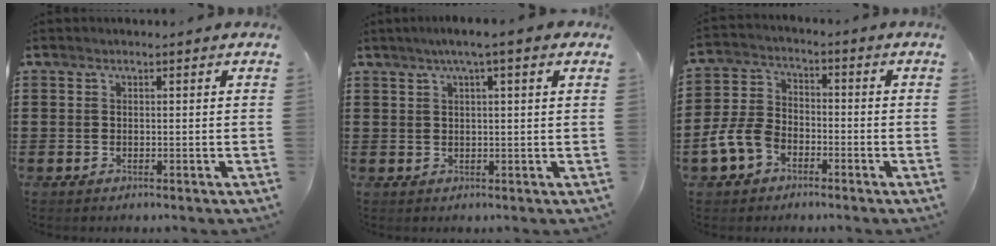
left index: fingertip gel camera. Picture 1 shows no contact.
{"total": 3.1, "force": [1.5, -0.2, 2.7], "torque": [-0.054, 0.001, 0.025]}
{"total": 7.0, "force": [-3.7, 4.4, 3.9], "torque": [-0.111, 0.005, -0.081]}